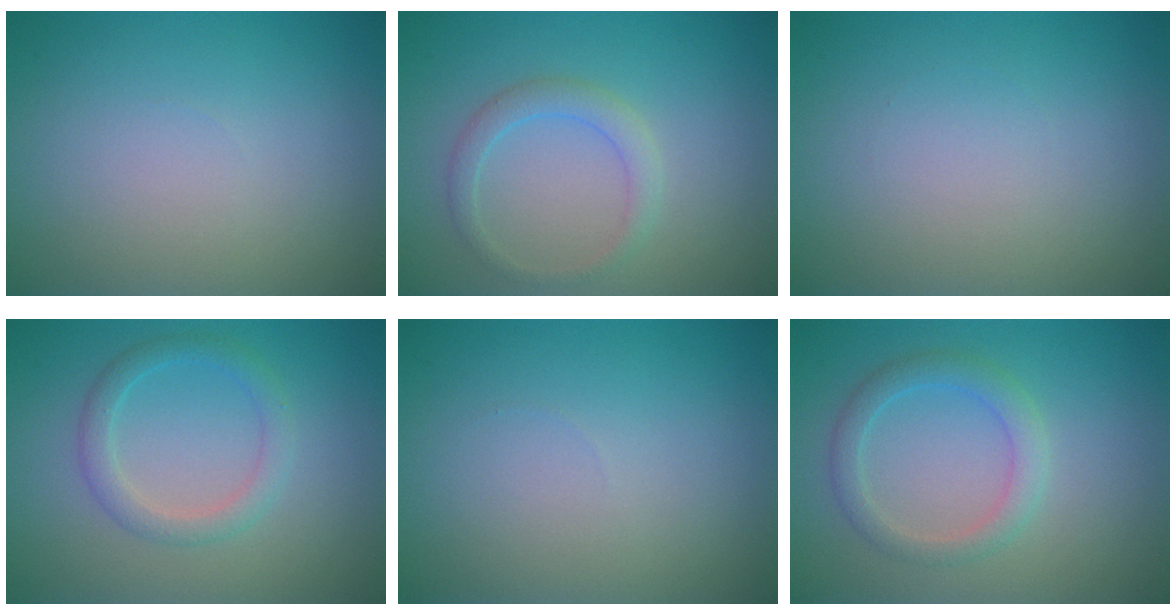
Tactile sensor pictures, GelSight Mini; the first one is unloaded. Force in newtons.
{"total": 2.0, "press": 2.0, "slide": 0.3}
{"total": 0.0}
{"total": 2.4, "press": 2.3, "slide": 0.1}
{"total": 0.0}
{"total": 2.6, "press": 2.6, "slide": 0.4}